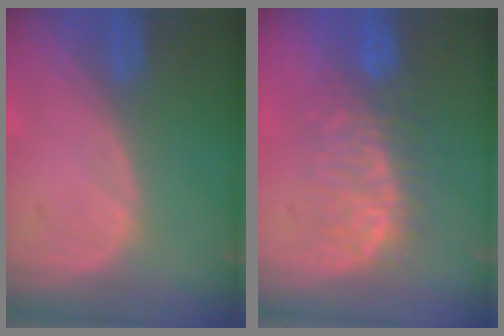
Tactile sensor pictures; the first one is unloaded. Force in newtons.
{"total": 7.8, "press": 7.6, "slide": 1.6}